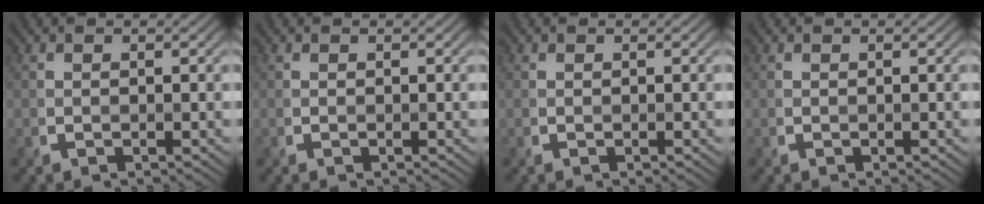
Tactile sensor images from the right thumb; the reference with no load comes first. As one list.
[{"total": 0.0}, {"total": 0.0}, {"total": 0.0}]